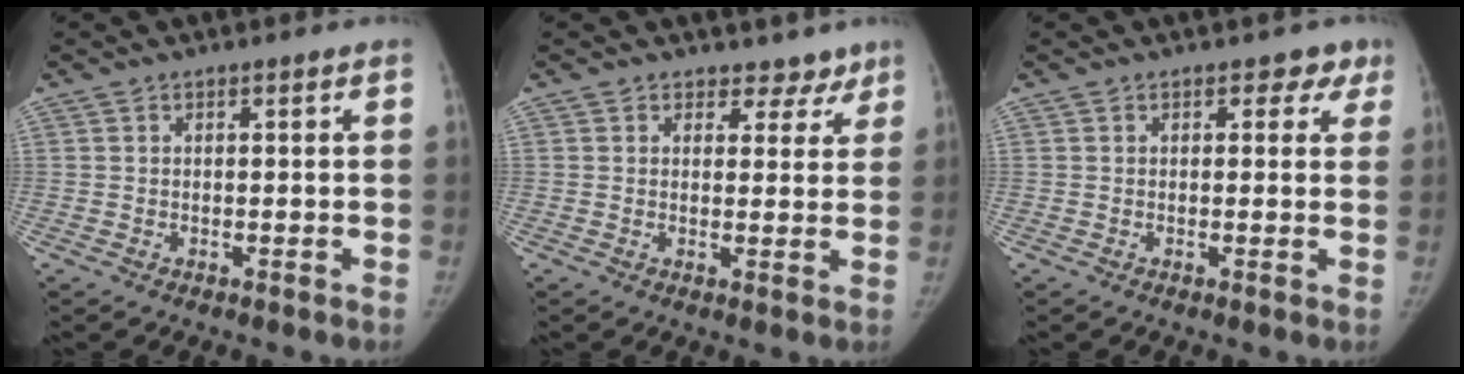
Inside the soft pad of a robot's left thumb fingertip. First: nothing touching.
{"total": 4.5, "force": [3.4, 3.0, 0.0], "torque": [0.031, -0.021, 0.032]}
{"total": 3.0, "force": [1.7, 2.3, 1.0], "torque": [0.027, -0.002, 0.009]}